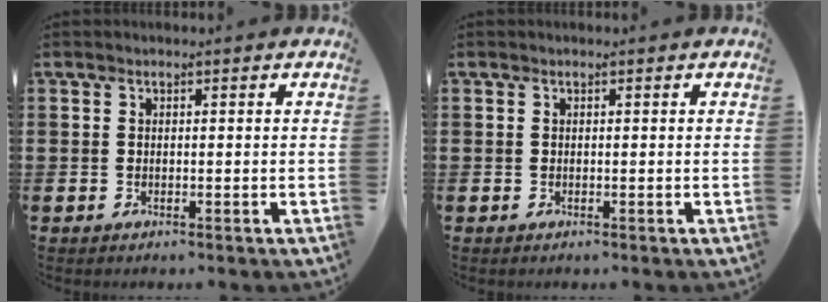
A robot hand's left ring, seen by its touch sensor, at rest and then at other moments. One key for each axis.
{"total": 0.0}